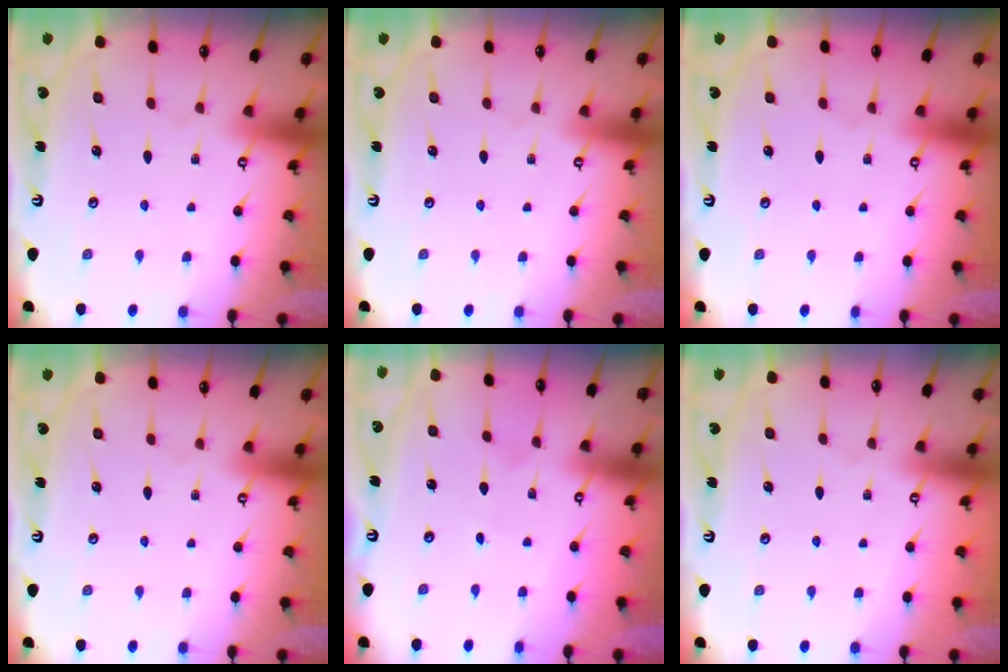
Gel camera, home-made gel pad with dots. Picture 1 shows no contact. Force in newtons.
{"total": 0.0}
{"total": 0.0}
{"total": 0.0}
{"total": 0.7, "press": 0.7, "slide": 0.0}
{"total": 0.9, "press": 0.9, "slide": 0.2}